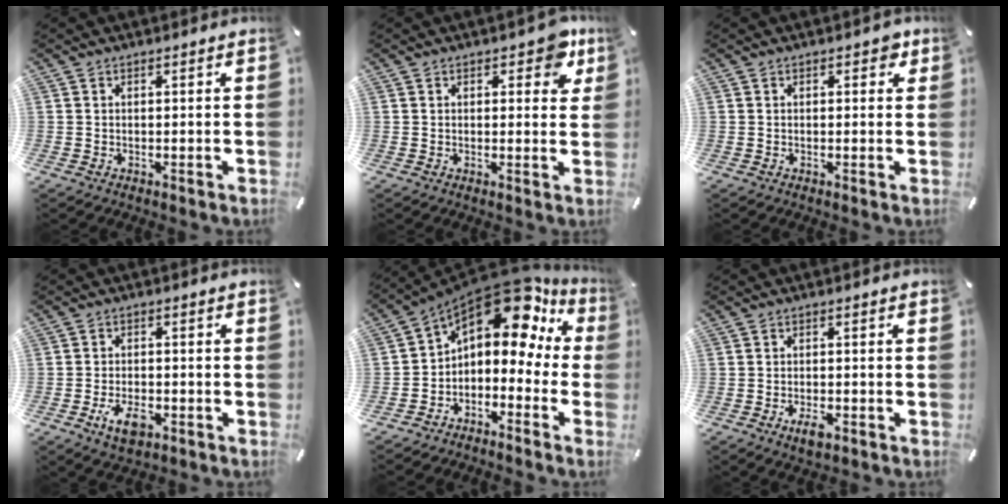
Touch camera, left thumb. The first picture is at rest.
{"total": 6.1, "force": [3.3, 3.4, 3.8], "torque": [-0.030, -0.012, 0.049]}
{"total": 2.1, "force": [0.7, 1.4, 1.3], "torque": [-0.006, -0.002, 0.005]}
{"total": 6.1, "force": [-2.9, 3.3, 4.2], "torque": [-0.082, 0.005, -0.054]}
{"total": 14.3, "force": [8.8, 7.0, 8.8], "torque": [-0.147, -0.073, 0.145]}
{"total": 3.2, "force": [-1.8, 1.5, 2.2], "torque": [-0.049, 0.002, -0.033]}